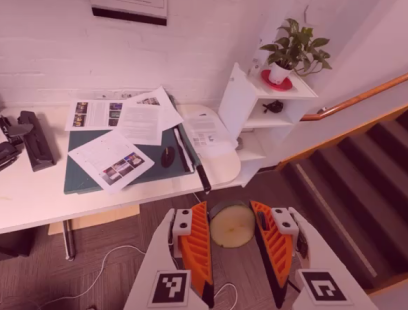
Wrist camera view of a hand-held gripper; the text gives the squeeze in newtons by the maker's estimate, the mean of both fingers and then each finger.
{"total": 11.6, "left": 11.8, "right": 11.5}